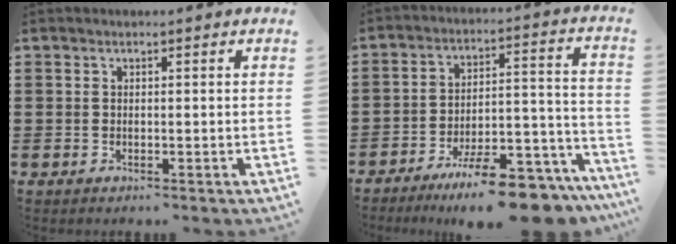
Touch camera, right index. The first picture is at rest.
{"total": 12.7, "force": [-10.4, 1.8, 7.0], "torque": [-0.085, 0.050, -0.182]}